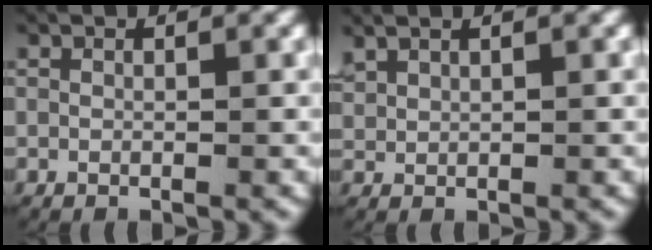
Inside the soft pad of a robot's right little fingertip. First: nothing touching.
{"total": 1.5, "force": [1.1, 0.8, 0.6], "torque": [-0.022, 0.006, 0.025]}